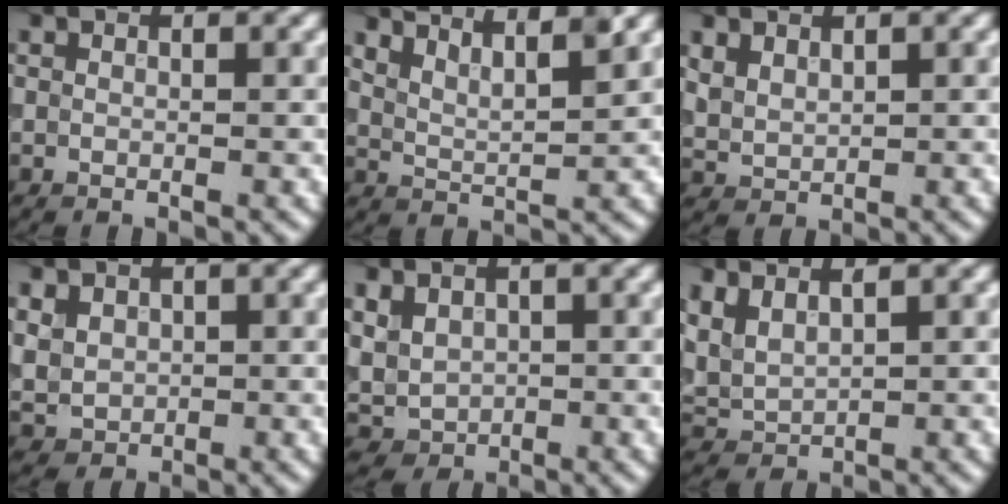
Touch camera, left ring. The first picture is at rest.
{"total": 6.9, "force": [5.5, 1.9, 3.6], "torque": [-0.051, 0.031, 0.062]}
{"total": 1.9, "force": [1.1, 1.2, 1.0], "torque": [-0.028, -0.003, 0.027]}
{"total": 3.0, "force": [0.8, 2.5, 1.4], "torque": [-0.045, 0.001, 0.023]}
{"total": 3.5, "force": [0.5, 2.9, 1.9], "torque": [-0.043, -0.002, 0.017]}
{"total": 2.9, "force": [1.7, 1.5, 1.9], "torque": [-0.053, 0.006, 0.036]}